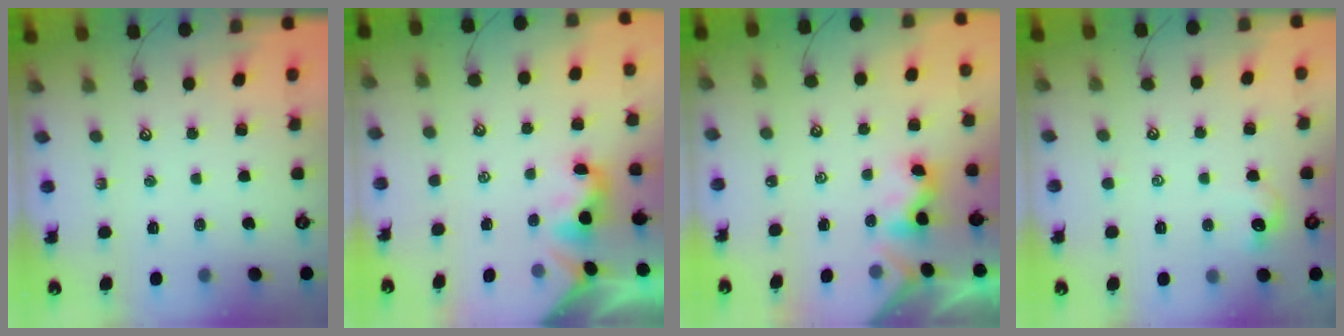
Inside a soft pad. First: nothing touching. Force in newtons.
{"total": 1.9, "press": 1.8, "slide": 0.5}
{"total": 2.1, "press": 2.1, "slide": 0.3}
{"total": 0.8, "press": 0.6, "slide": 0.6}